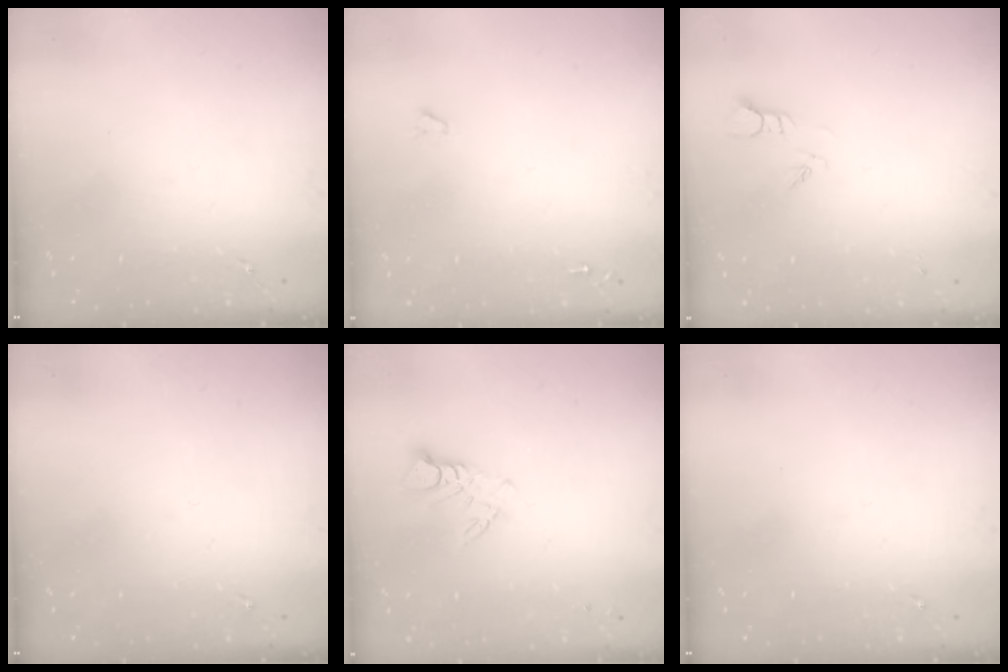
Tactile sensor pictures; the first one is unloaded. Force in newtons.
{"total": 0.9, "press": 0.9, "slide": 0.1}
{"total": 2.7, "press": 2.7, "slide": 0.3}
{"total": 0.0}
{"total": 5.6, "press": 5.6, "slide": 0.5}
{"total": 0.0}